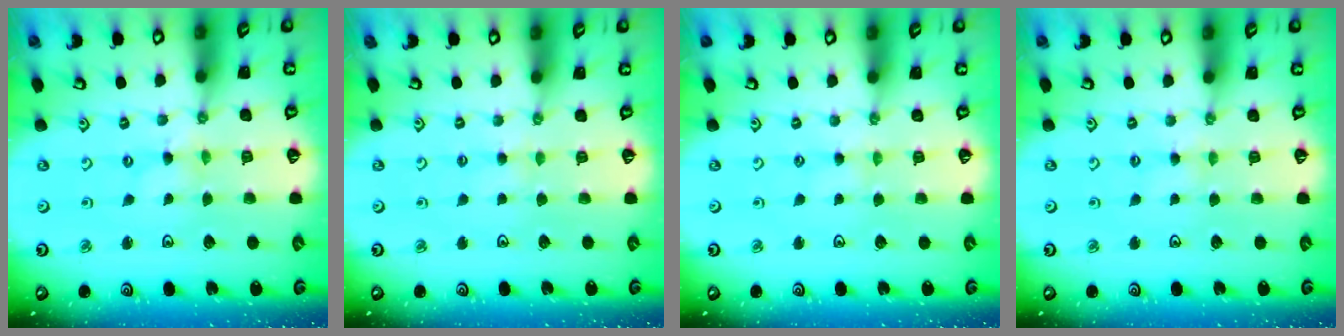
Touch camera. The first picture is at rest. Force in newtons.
{"total": 1.9, "press": 1.9, "slide": 0.4}
{"total": 1.7, "press": 1.7, "slide": 0.4}
{"total": 1.8, "press": 1.7, "slide": 0.3}